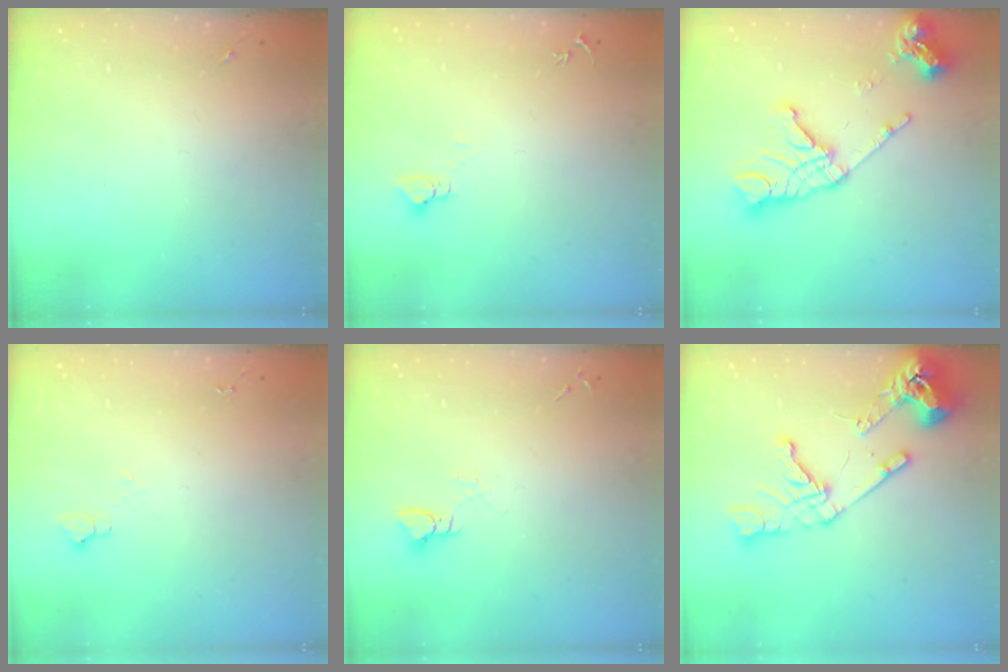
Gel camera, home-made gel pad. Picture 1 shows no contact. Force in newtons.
{"total": 2.7, "press": 2.7, "slide": 0.2}
{"total": 17.0, "press": 16.9, "slide": 1.8}
{"total": 3.5, "press": 3.5, "slide": 0.4}
{"total": 3.8, "press": 3.8, "slide": 0.5}
{"total": 17.0, "press": 16.9, "slide": 1.9}